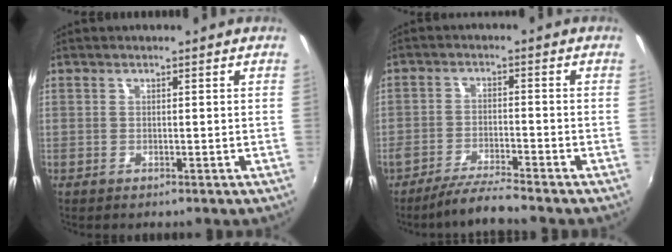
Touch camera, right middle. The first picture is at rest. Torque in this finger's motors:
{"motor_torque": [0.65, -0.63, 0.10, 0.06]}